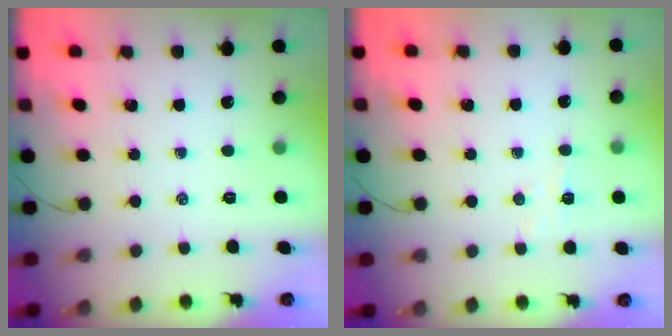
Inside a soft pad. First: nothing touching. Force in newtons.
{"total": 3.7, "press": 3.5, "slide": 1.2}